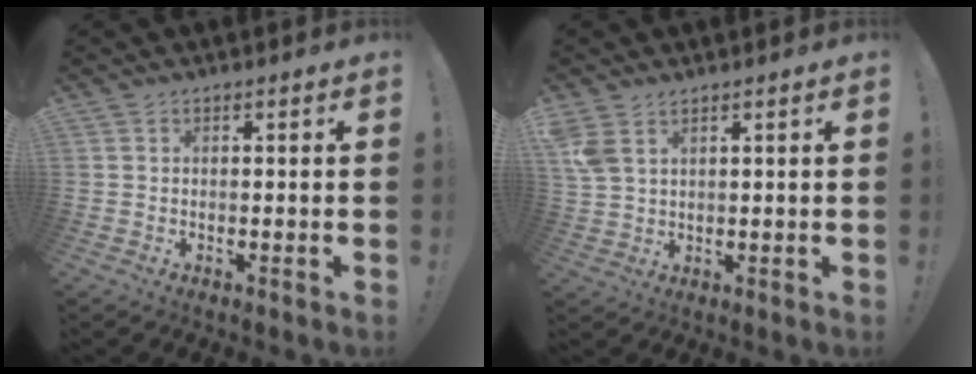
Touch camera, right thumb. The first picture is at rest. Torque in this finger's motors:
{"motor_torque": [0.23, 0.14, 0.85, 0.39, 0.03]}